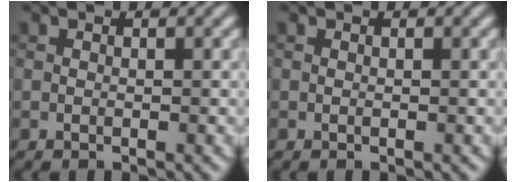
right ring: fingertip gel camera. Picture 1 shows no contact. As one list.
[{"total": 0.0}]